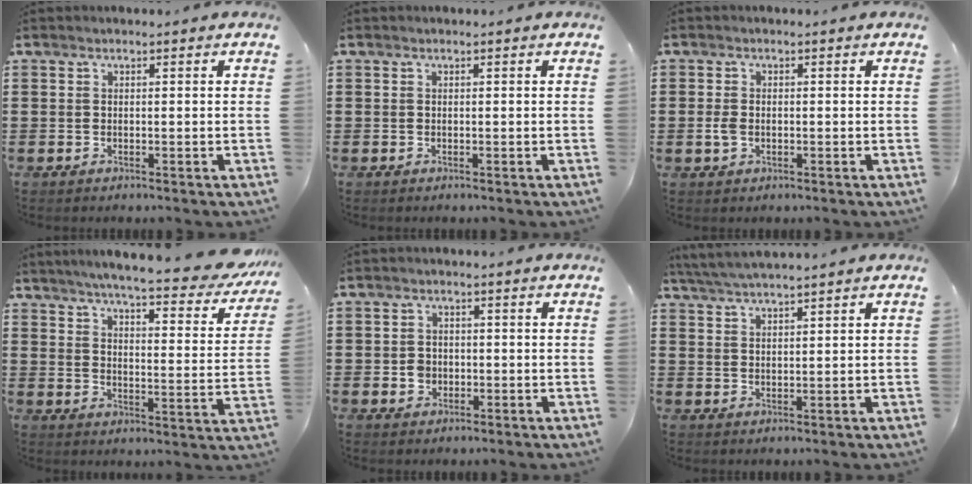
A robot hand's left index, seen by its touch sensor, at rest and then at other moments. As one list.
[{"total": 0.0}, {"total": 2.0, "force": [-0.3, 1.3, 1.6], "torque": [-0.047, -0.002, -0.011]}, {"total": 5.9, "force": [5.3, -0.3, 2.6], "torque": [-0.067, -0.042, 0.086]}, {"total": 2.3, "force": [-0.4, 2.1, 0.8], "torque": [-0.022, 0.005, -0.010]}, {"total": 3.2, "force": [3.0, -0.4, 1.0], "torque": [-0.028, -0.005, 0.055]}]